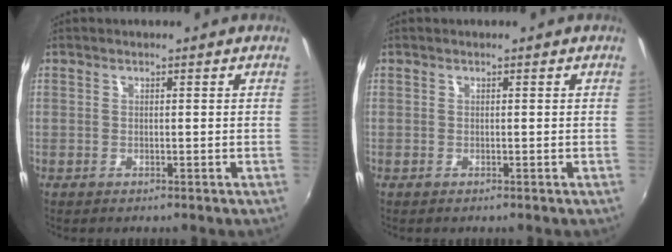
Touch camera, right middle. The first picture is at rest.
{"total": 0.0}